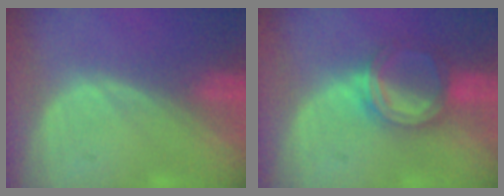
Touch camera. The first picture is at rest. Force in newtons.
{"total": 5.4, "press": 5.3, "slide": 0.8}